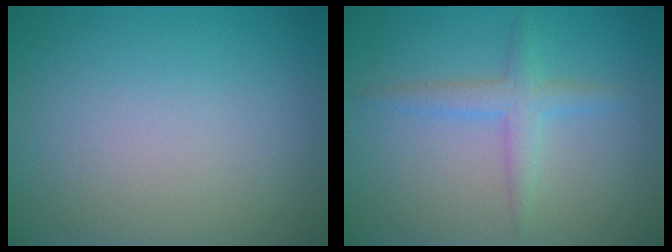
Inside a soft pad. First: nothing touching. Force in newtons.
{"total": 2.3, "press": 2.3, "slide": 0.1}